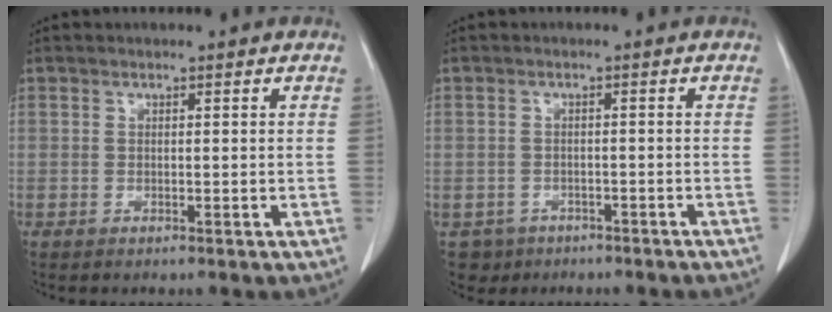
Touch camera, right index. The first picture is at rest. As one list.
[{"total": 4.0, "force": [-2.7, 3.0, 0.0], "torque": [-0.001, 0.009, -0.037]}]